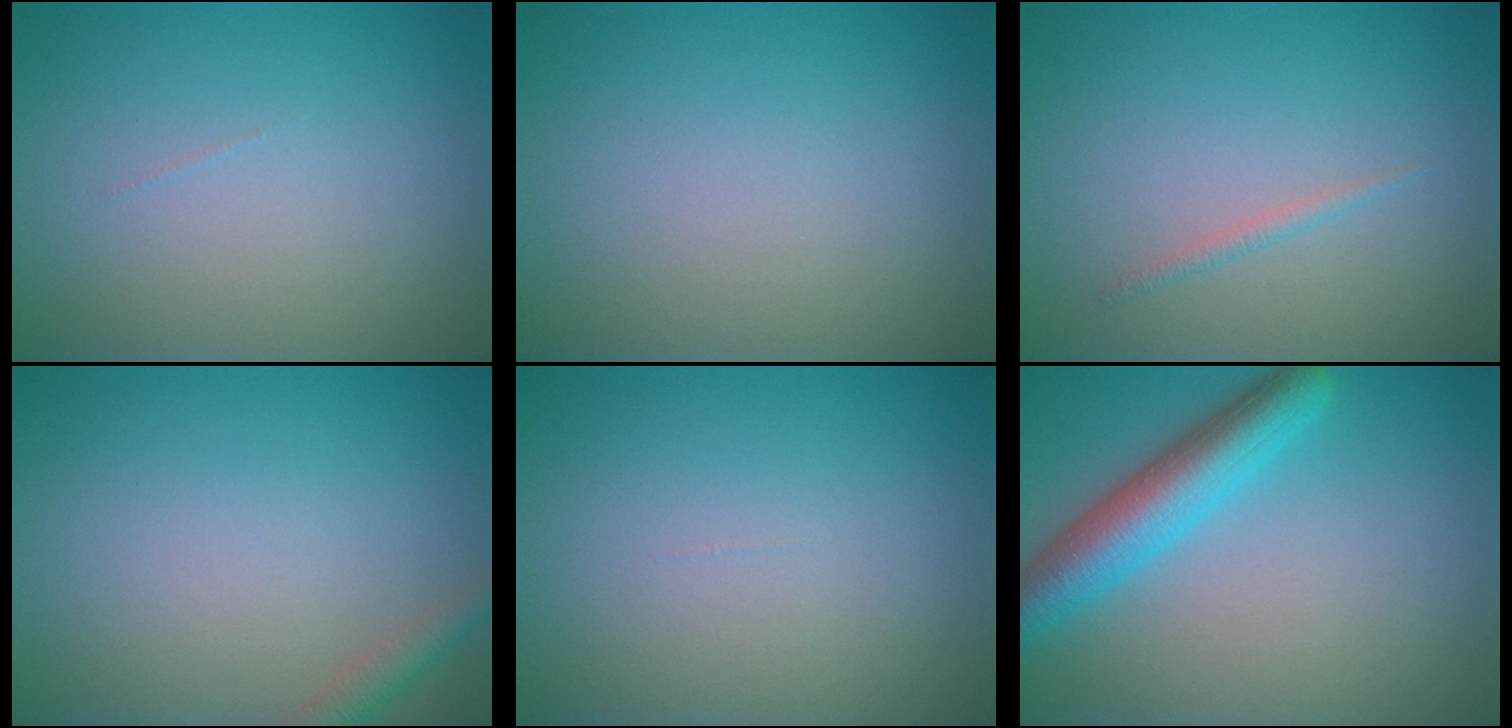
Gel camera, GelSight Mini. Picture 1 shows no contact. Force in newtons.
{"total": 0.0}
{"total": 0.7, "press": 0.7, "slide": 0.1}
{"total": 1.6, "press": 1.6, "slide": 0.1}
{"total": 0.0}
{"total": 5.6, "press": 5.6, "slide": 0.2}